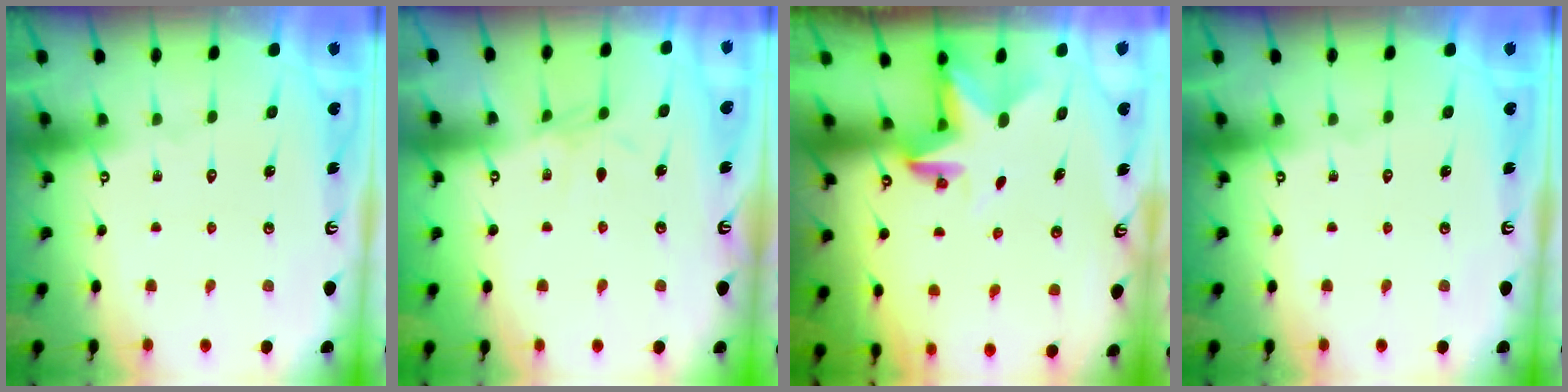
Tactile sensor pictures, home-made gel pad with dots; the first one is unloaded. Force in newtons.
{"total": 6.1, "press": 6.0, "slide": 0.7}
{"total": 3.4, "press": 3.4, "slide": 0.2}
{"total": 0.0}